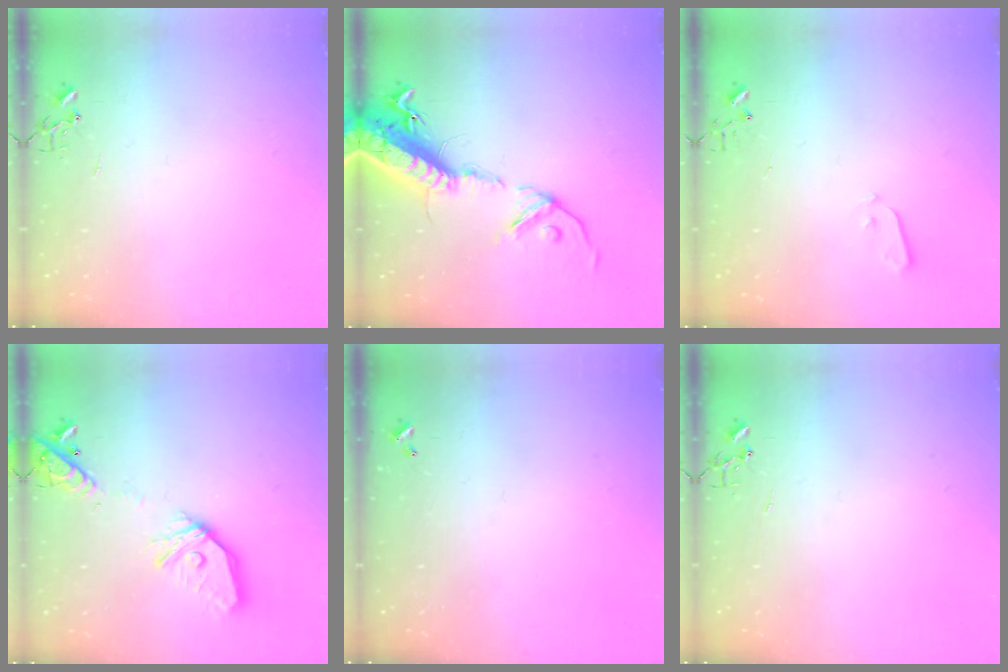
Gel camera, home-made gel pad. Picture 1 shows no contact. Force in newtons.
{"total": 21.7, "press": 21.1, "slide": 5.1}
{"total": 2.5, "press": 2.5, "slide": 0.4}
{"total": 18.3, "press": 18.2, "slide": 2.6}
{"total": 0.0}
{"total": 0.0}